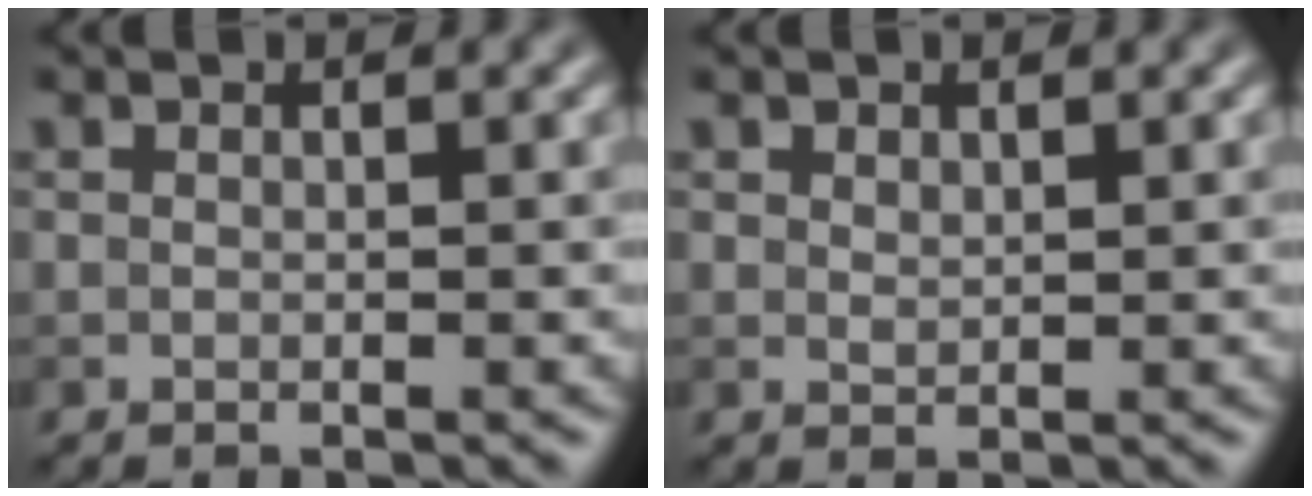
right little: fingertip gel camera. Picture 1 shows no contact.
{"total": 0.9, "force": [0.7, 0.5, 0.3], "torque": [-0.005, -0.001, 0.013]}